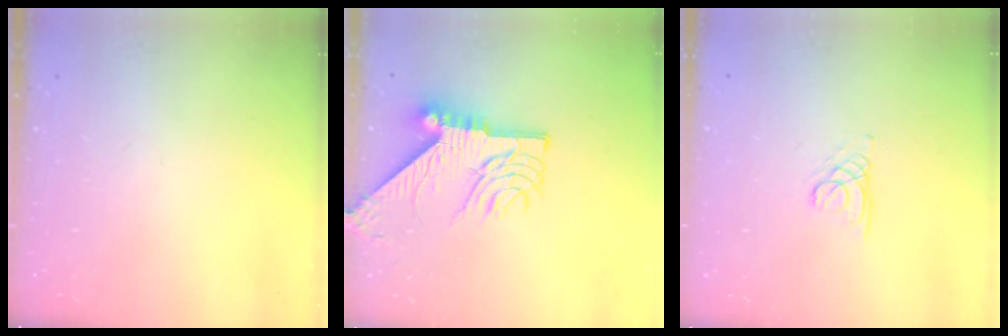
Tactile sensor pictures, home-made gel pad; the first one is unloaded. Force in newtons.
{"total": 13.8, "press": 13.8, "slide": 1.2}
{"total": 1.4, "press": 1.3, "slide": 0.1}